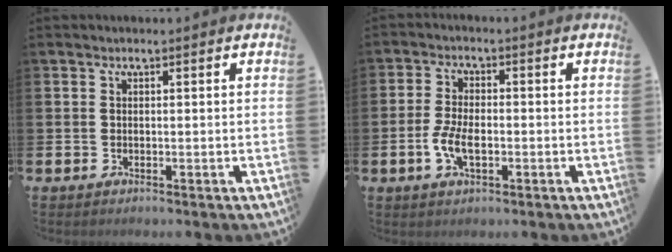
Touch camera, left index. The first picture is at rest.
{"total": 4.5, "force": [-1.1, 2.2, 3.8], "torque": [-0.076, 0.000, -0.023]}